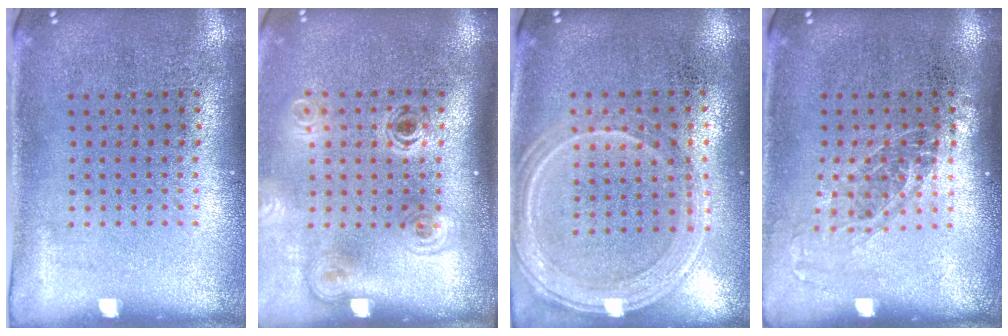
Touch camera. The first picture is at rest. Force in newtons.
{"total": 1.9, "press": 1.3, "slide": 1.4}
{"total": 1.2, "press": 1.2, "slide": 0.4}
{"total": 1.1, "press": 1.0, "slide": 0.6}